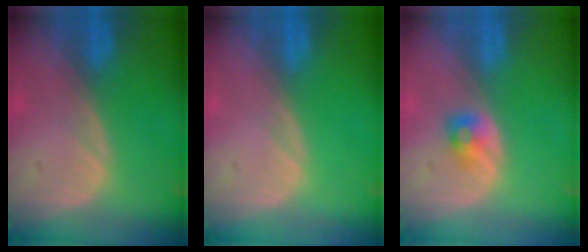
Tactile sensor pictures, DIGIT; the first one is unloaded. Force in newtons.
{"total": 0.0}
{"total": 2.0, "press": 2.0, "slide": 0.3}